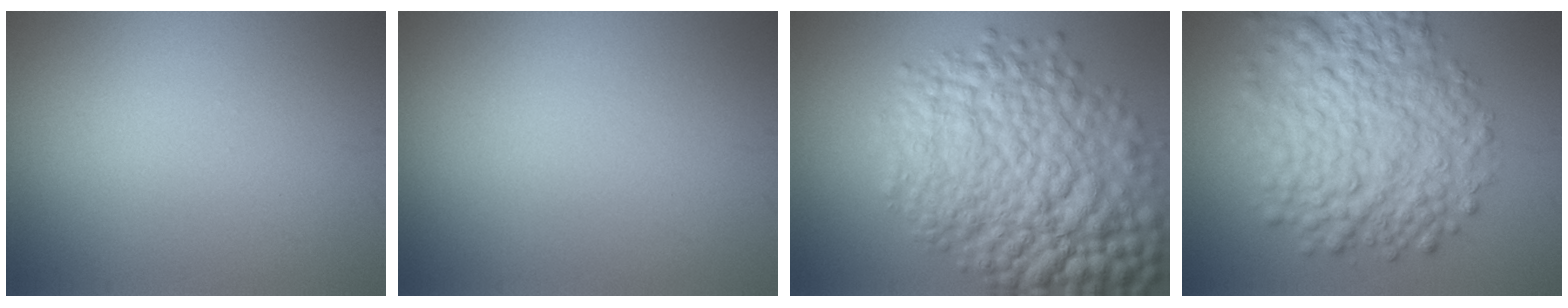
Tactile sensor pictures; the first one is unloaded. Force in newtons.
{"total": 0.0}
{"total": 11.6, "press": 11.6, "slide": 0.2}
{"total": 8.9, "press": 8.9, "slide": 0.1}